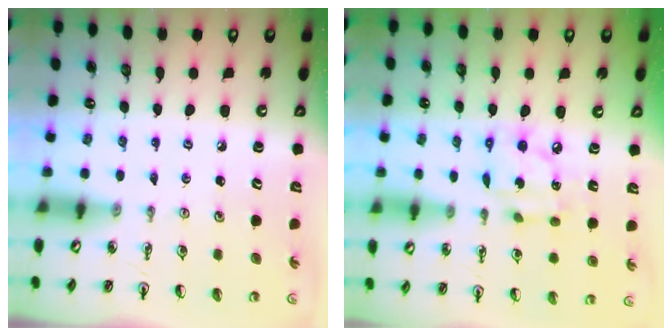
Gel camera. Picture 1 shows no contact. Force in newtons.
{"total": 10.6, "press": 10.5, "slide": 1.1}